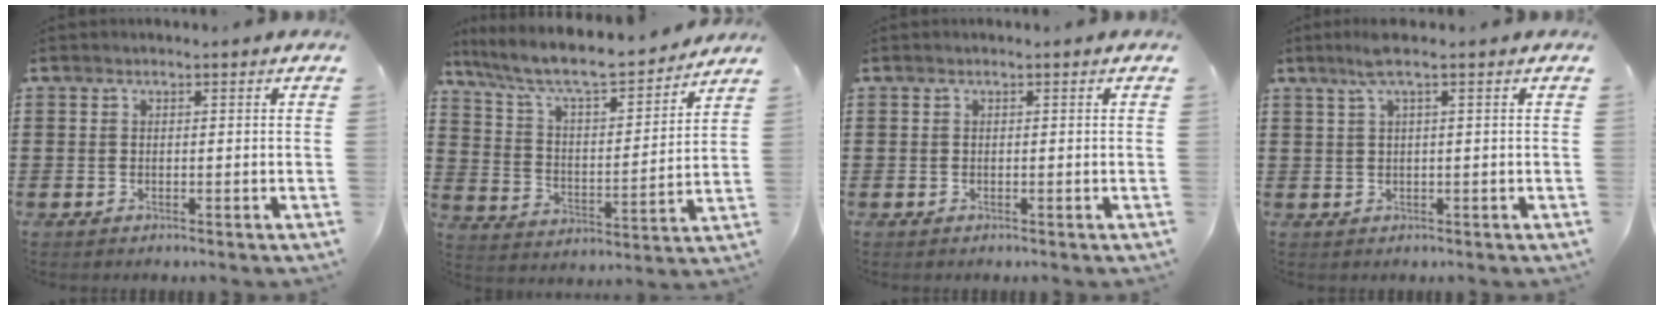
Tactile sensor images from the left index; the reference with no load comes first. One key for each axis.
{"total": 8.4, "fx": 7.2, "fy": 1.1, "fz": 4.1, "tx": -0.110, "ty": -0.048, "tz": 0.118}
{"total": 0.0}
{"total": 2.8, "fx": 1.2, "fy": 0.0, "fz": 2.5, "tx": -0.058, "ty": -0.004, "tz": 0.020}